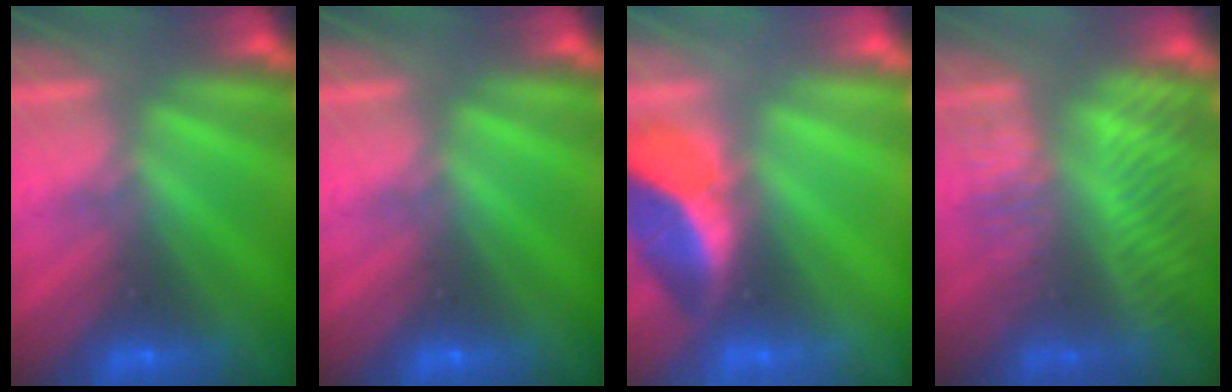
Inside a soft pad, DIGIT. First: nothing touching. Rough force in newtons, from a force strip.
{"total": 0.0}
{"total": 2.6}
{"total": 4.7}